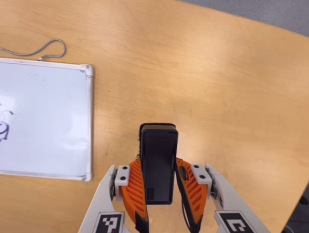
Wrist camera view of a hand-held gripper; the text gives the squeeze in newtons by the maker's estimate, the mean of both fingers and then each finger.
{"total": 4.4, "left": 2.8, "right": 5.9}